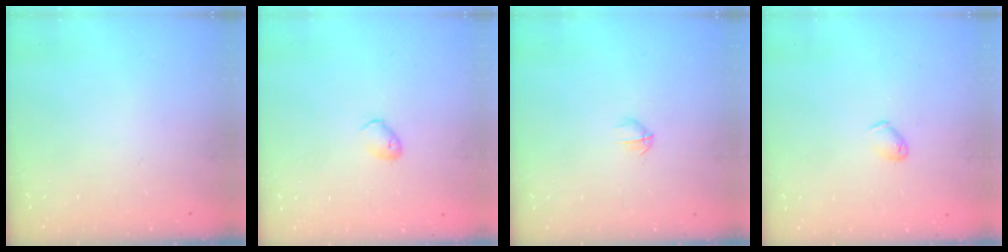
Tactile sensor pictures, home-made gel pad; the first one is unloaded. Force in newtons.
{"total": 4.6, "press": 4.5, "slide": 1.1}
{"total": 2.7, "press": 2.6, "slide": 0.8}
{"total": 4.1, "press": 4.0, "slide": 0.9}